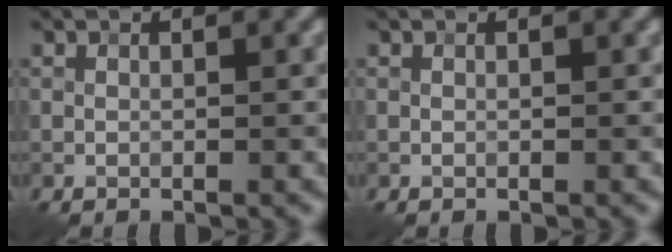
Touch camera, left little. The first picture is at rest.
{"total": 0.0}